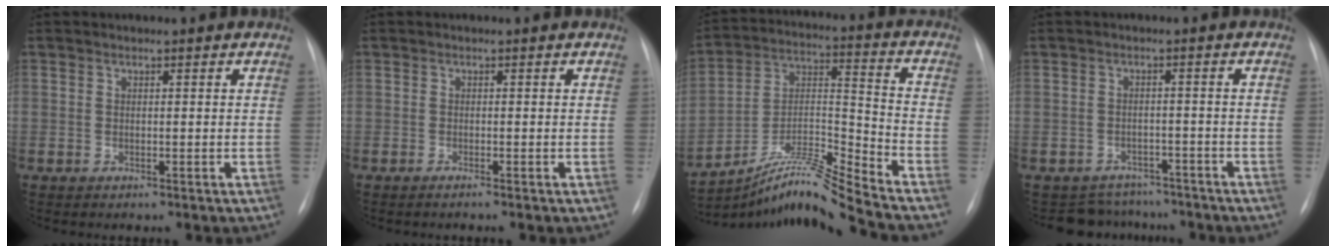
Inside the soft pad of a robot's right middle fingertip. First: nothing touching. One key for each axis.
{"total": 0.9, "fx": -0.7, "fy": -0.3, "fz": 0.5, "tx": -0.008, "ty": 0.001, "tz": -0.012}
{"total": 12.9, "fx": -11.8, "fy": -2.8, "fz": 4.6, "tx": -0.084, "ty": 0.023, "tz": -0.212}
{"total": 6.1, "fx": -5.5, "fy": 2.7, "fz": -0.8, "tx": 0.016, "ty": 0.020, "tz": -0.072}